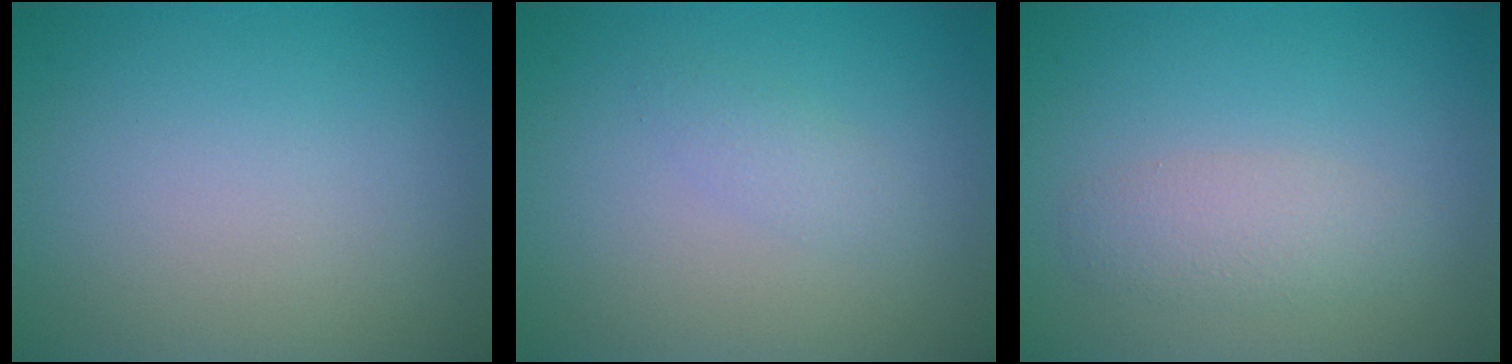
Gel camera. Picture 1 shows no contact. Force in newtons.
{"total": 1.2, "press": 1.2, "slide": 0.1}
{"total": 2.3, "press": 2.3, "slide": 0.1}